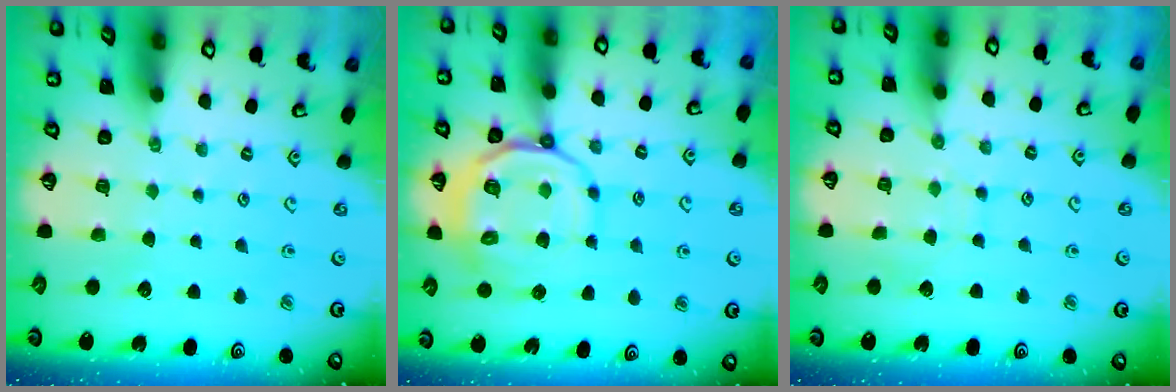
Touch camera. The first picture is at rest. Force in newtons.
{"total": 14.1, "press": 14.0, "slide": 2.1}
{"total": 5.1, "press": 5.1, "slide": 0.4}